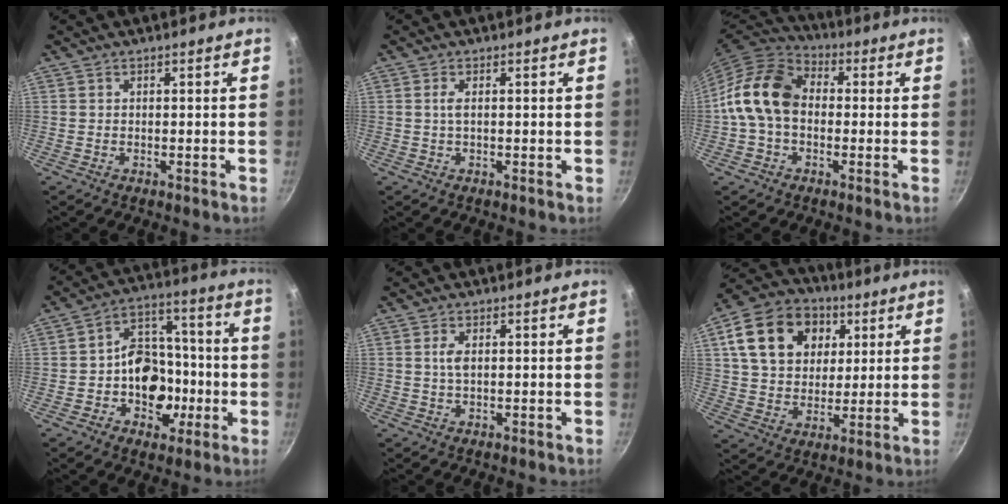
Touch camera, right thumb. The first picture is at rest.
{"total": 1.7, "force": [0.1, 0.5, 1.6], "torque": [-0.033, 0.002, 0.000]}
{"total": 13.1, "force": [-0.3, 9.5, 9.0], "torque": [-0.140, 0.031, -0.027]}
{"total": 14.5, "force": [-3.2, 11.1, 8.7], "torque": [-0.077, 0.044, -0.054]}
{"total": 2.0, "force": [0.3, 0.9, 1.8], "torque": [-0.038, 0.000, 0.008]}
{"total": 18.2, "force": [6.0, 13.8, 10.3], "torque": [-0.159, 0.005, 0.095]}